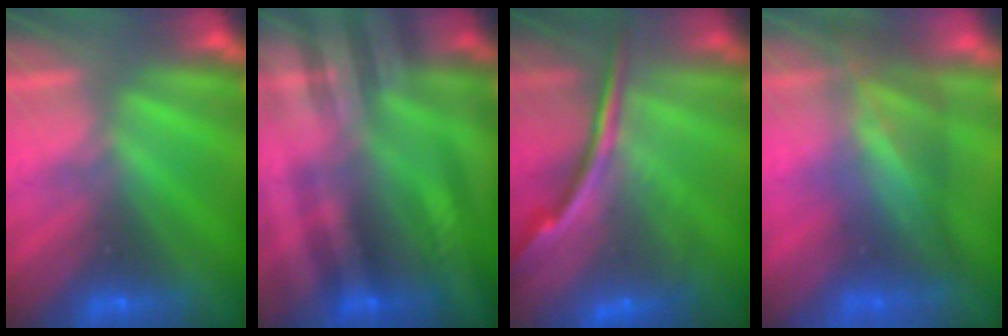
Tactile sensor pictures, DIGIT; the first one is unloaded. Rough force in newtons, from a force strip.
{"total": 2.6}
{"total": 5.8}
{"total": 7.4}